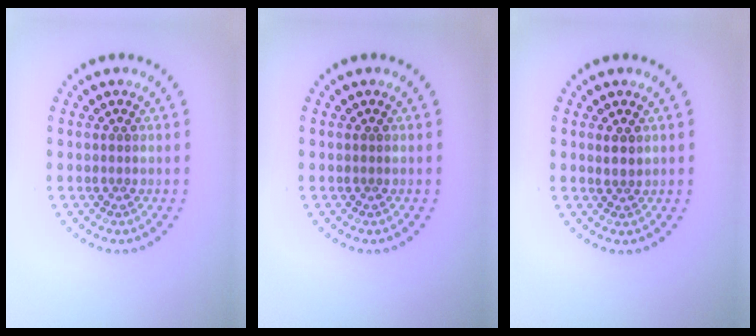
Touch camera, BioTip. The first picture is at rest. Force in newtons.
{"total": 0.0}
{"total": 1.2, "press": 1.1, "slide": 0.5}